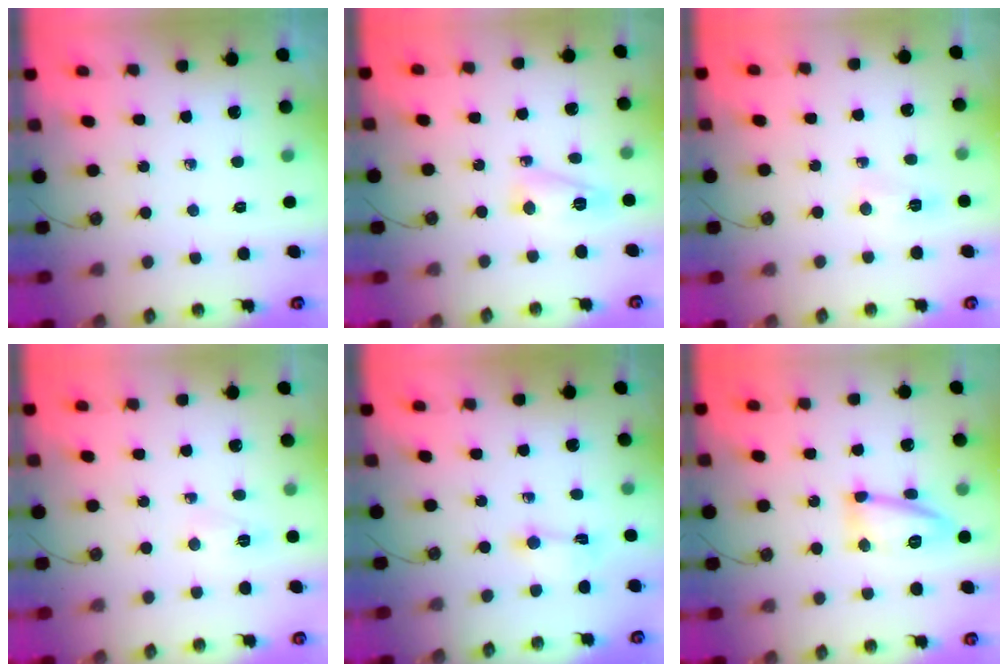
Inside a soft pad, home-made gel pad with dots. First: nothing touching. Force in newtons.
{"total": 6.2, "press": 6.1, "slide": 0.6}
{"total": 4.9, "press": 4.8, "slide": 0.6}
{"total": 2.9, "press": 2.7, "slide": 1.2}
{"total": 1.3, "press": 1.2, "slide": 0.5}
{"total": 13.4, "press": 13.3, "slide": 1.0}